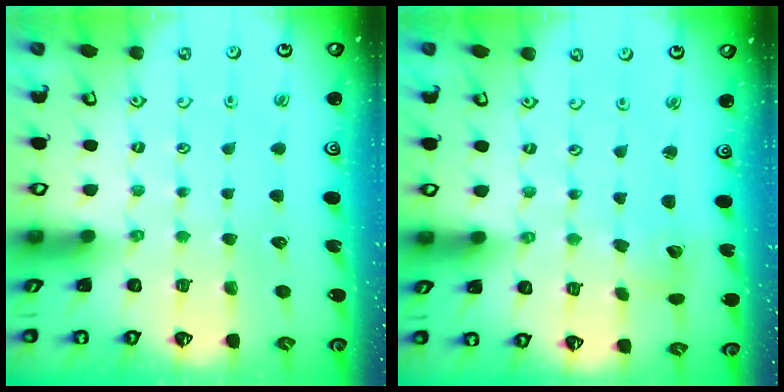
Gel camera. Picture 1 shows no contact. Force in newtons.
{"total": 1.8, "press": 1.7, "slide": 0.3}